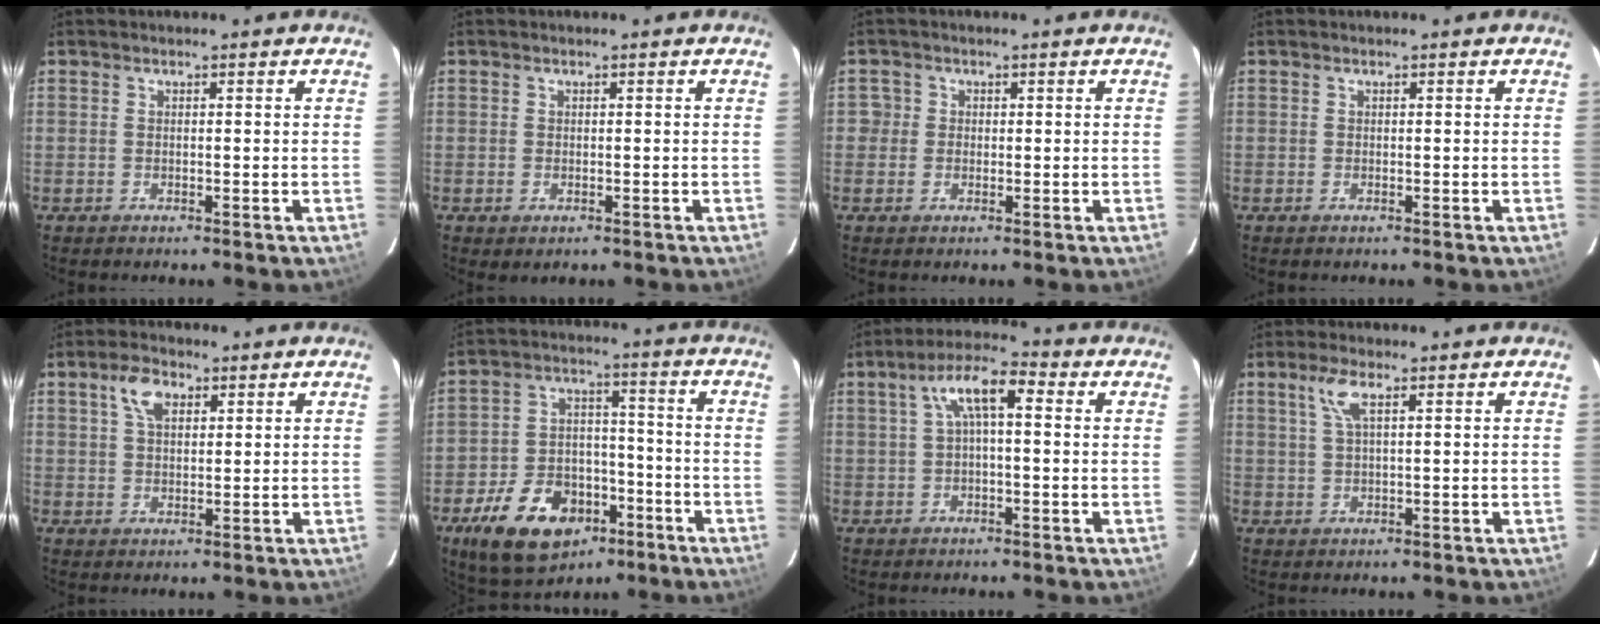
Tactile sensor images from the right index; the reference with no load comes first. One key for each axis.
{"total": 1.3, "fx": -0.4, "fy": 0.9, "fz": 0.8, "tx": -0.011, "ty": -0.003, "tz": -0.006}
{"total": 2.2, "fx": -0.4, "fy": 2.1, "fz": 0.3, "tx": 0.003, "ty": 0.008, "tz": -0.010}
{"total": 0.0}
{"total": 5.1, "fx": 2.3, "fy": 2.9, "fz": 3.5, "tx": -0.066, "ty": 0.014, "tz": 0.042}
{"total": 17.3, "fx": -9.5, "fy": 11.1, "fz": 9.2, "tx": -0.198, "ty": 0.015, "tz": -0.140}
{"total": 7.4, "fx": 1.5, "fy": 2.5, "fz": 6.8, "tx": -0.129, "ty": 0.026, "tz": 0.027}
{"total": 3.8, "fx": 1.8, "fy": 0.9, "fz": 3.3, "tx": -0.068, "ty": 0.007, "tz": 0.037}